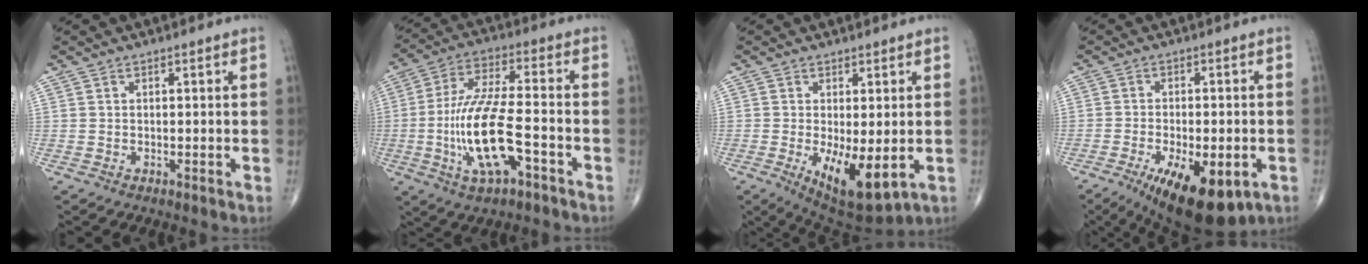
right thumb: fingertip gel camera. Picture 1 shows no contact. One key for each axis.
{"total": 15.4, "fx": -4.6, "fy": 5.0, "fz": 13.8, "tx": -0.281, "ty": 0.027, "tz": -0.081}
{"total": 10.3, "fx": -2.1, "fy": 4.1, "fz": 9.2, "tx": -0.138, "ty": -0.024, "tz": -0.018}
{"total": 15.2, "fx": -6.8, "fy": 6.2, "fz": 12.1, "tx": -0.173, "ty": -0.002, "tz": -0.089}